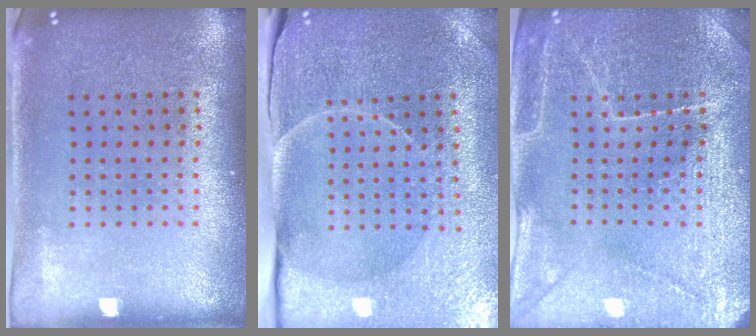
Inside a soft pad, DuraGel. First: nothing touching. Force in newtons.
{"total": 3.6, "press": 3.6, "slide": 0.6}
{"total": 3.6, "press": 3.5, "slide": 0.7}